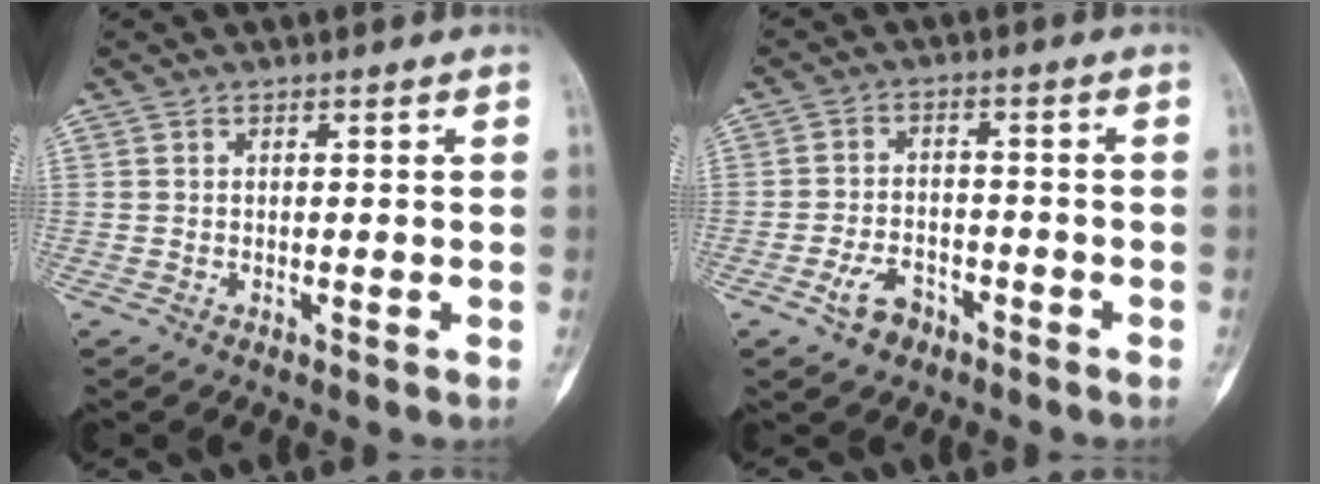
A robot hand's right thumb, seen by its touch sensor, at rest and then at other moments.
{"total": 5.2, "force": [-3.2, 3.1, 2.6], "torque": [-0.042, 0.026, -0.053]}